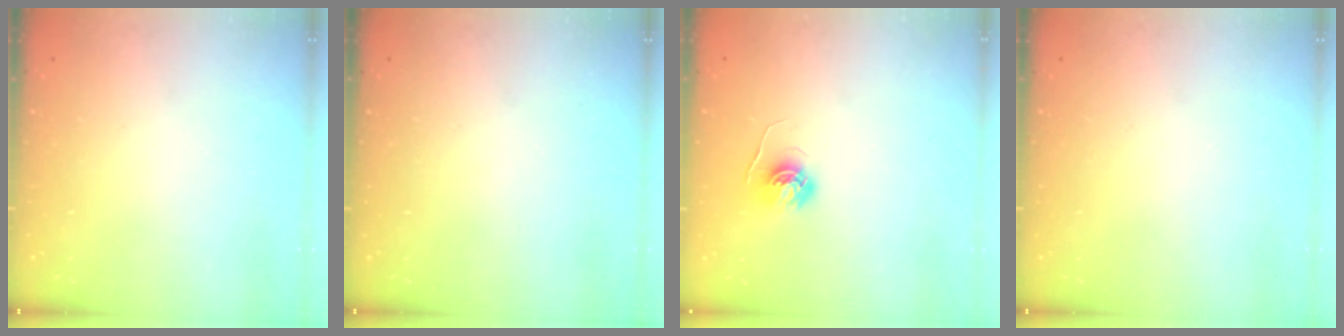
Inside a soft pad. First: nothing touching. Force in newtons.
{"total": 0.0}
{"total": 4.6, "press": 4.6, "slide": 0.4}
{"total": 0.0}